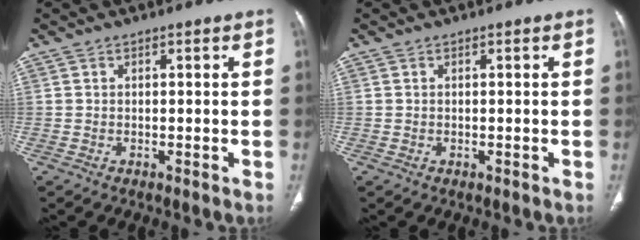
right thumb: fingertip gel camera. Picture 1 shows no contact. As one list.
[{"total": 0.0}]